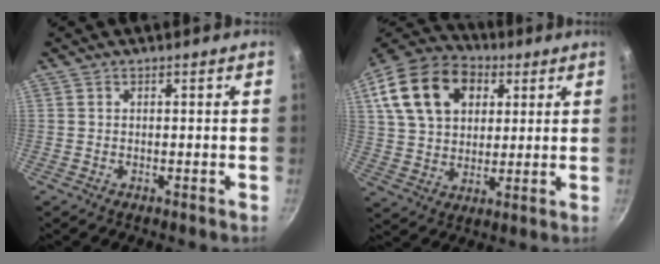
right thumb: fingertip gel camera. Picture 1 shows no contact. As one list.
[{"total": 19.9, "force": [6.9, 14.0, 12.3], "torque": [-0.205, 0.008, 0.116]}]